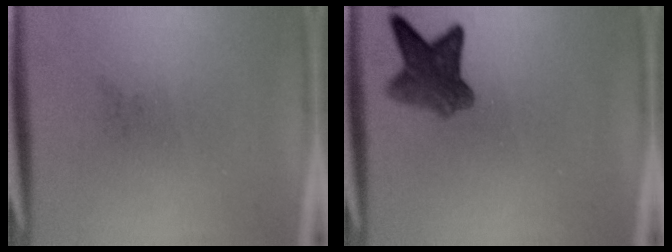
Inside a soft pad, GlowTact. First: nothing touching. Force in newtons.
{"total": 5.7}